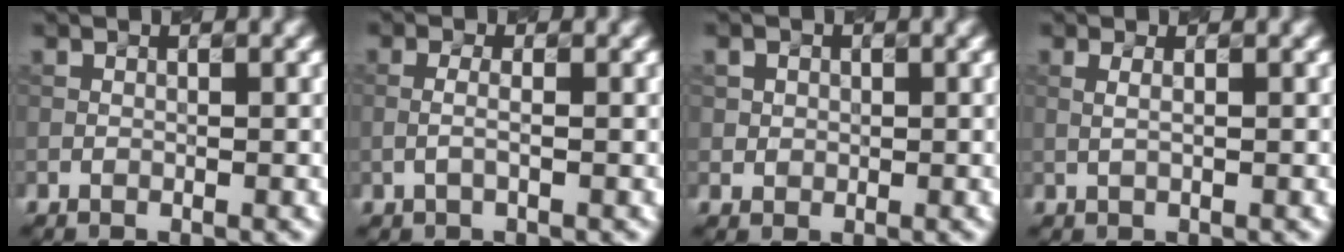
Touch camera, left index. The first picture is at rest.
{"total": 0.9, "force": [-0.2, 0.2, 0.8], "torque": [-0.022, 0.006, -0.005]}
{"total": 1.2, "force": [0.4, 1.1, -0.1], "torque": [0.003, 0.004, 0.011]}
{"total": 1.0, "force": [0.5, 0.4, 0.8], "torque": [-0.008, 0.000, -0.002]}